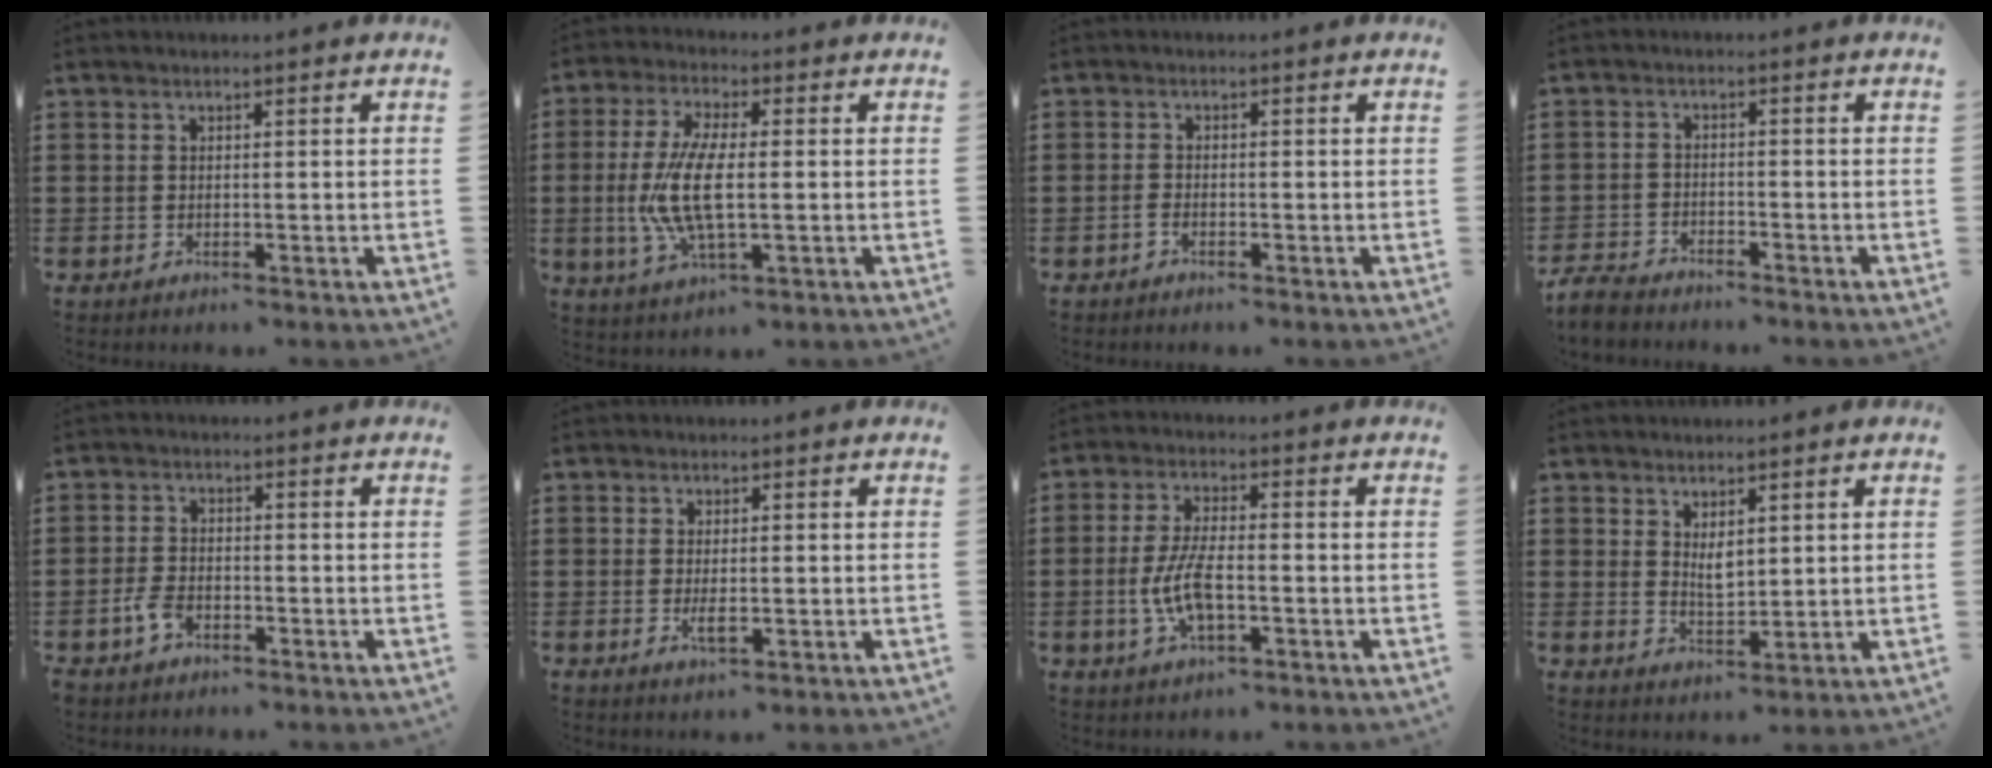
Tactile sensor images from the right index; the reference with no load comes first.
{"total": 9.8, "force": [-0.7, 3.4, 9.1], "torque": [-0.208, -0.013, -0.021]}
{"total": 1.1, "force": [-0.8, 0.4, 0.6], "torque": [-0.015, -0.003, -0.015]}
{"total": 3.3, "force": [-3.2, 0.7, 0.6], "torque": [-0.027, 0.001, -0.070]}
{"total": 3.5, "force": [-2.1, 1.7, 2.2], "torque": [-0.067, -0.005, -0.046]}
{"total": 2.7, "force": [-0.5, 0.9, 2.5], "torque": [-0.053, -0.004, -0.011]}
{"total": 7.3, "force": [-1.7, 2.8, 6.6], "torque": [-0.152, -0.007, -0.038]}
{"total": 2.6, "force": [1.5, 1.1, 1.8], "torque": [-0.030, -0.001, 0.025]}